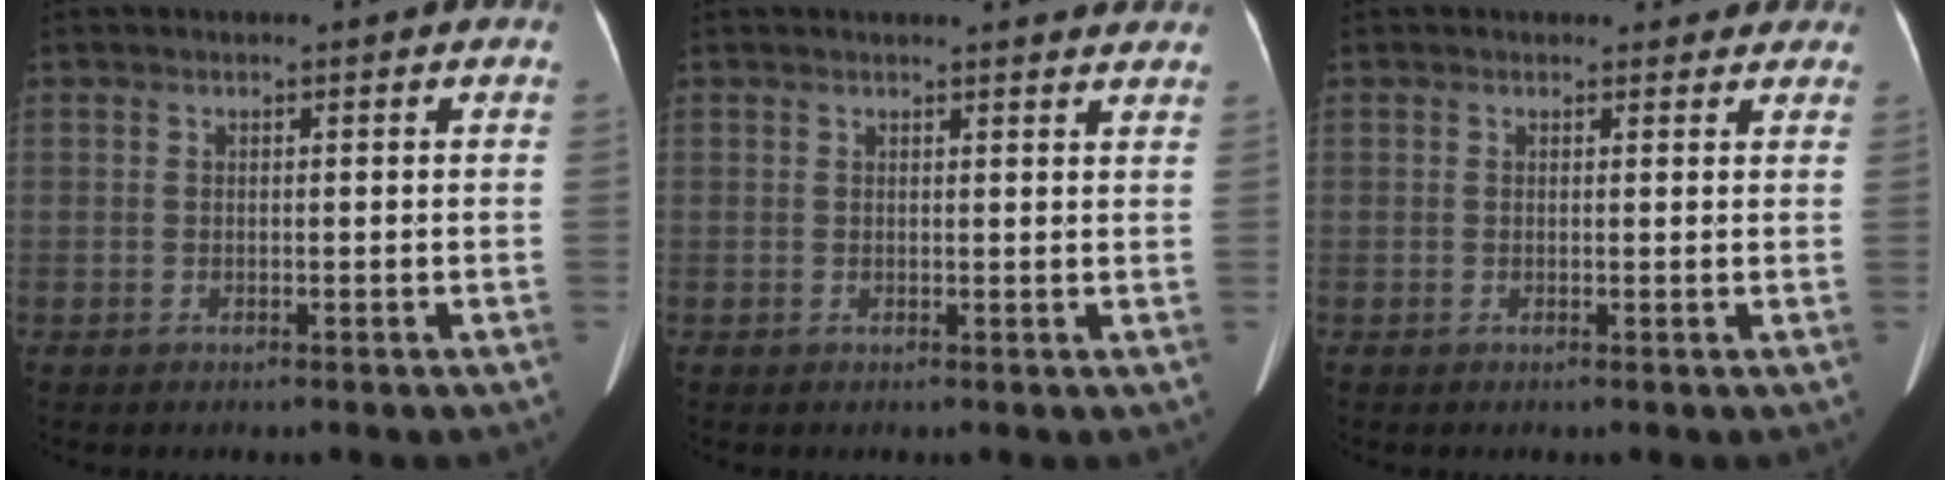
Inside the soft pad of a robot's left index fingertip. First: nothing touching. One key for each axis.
{"total": 6.8, "fx": 6.4, "fy": 1.2, "fz": 2.1, "tx": -0.015, "ty": 0.003, "tz": 0.057}
{"total": 3.3, "fx": 2.8, "fy": 1.6, "fz": 0.2, "tx": 0.011, "ty": 0.000, "tz": 0.020}